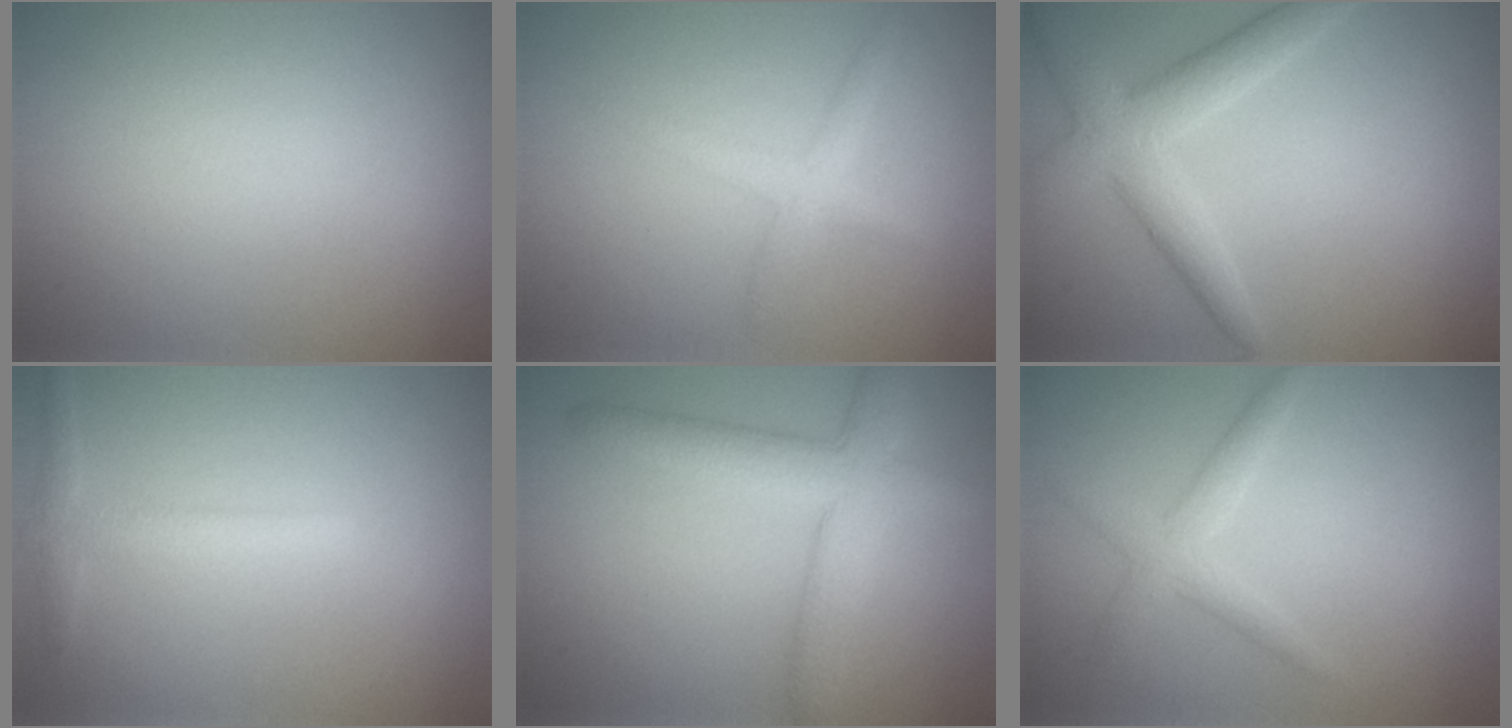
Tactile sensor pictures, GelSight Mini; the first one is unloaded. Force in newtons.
{"total": 2.0, "press": 2.0, "slide": 0.1}
{"total": 4.0, "press": 4.0, "slide": 0.3}
{"total": 2.1, "press": 2.1, "slide": 0.1}
{"total": 5.2, "press": 5.2, "slide": 0.2}
{"total": 2.1, "press": 2.1, "slide": 0.1}